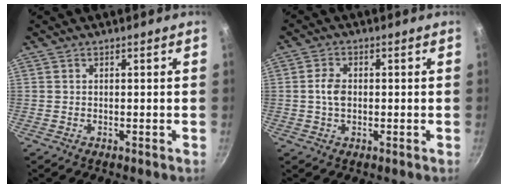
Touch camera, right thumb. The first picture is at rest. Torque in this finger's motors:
{"motor_torque": [-0.04, 0.18, 0.23, -0.31, 0.02]}